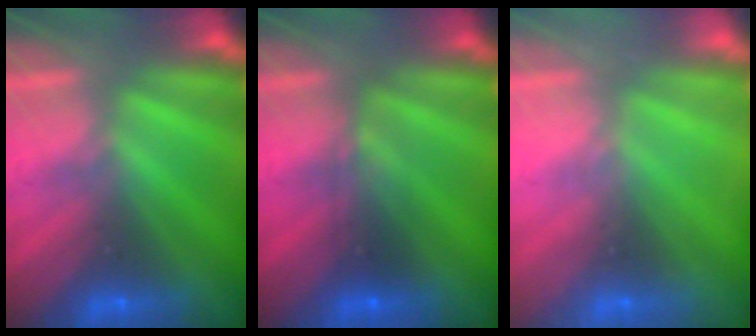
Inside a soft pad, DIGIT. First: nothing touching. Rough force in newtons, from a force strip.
{"total": 2.4}
{"total": 1.8}